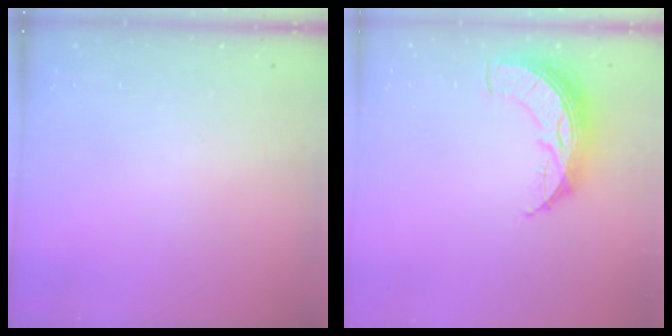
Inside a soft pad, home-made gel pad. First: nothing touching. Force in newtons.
{"total": 10.9, "press": 10.9, "slide": 0.7}